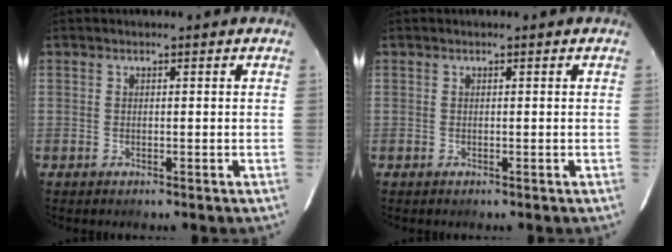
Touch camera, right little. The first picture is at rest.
{"total": 0.0}